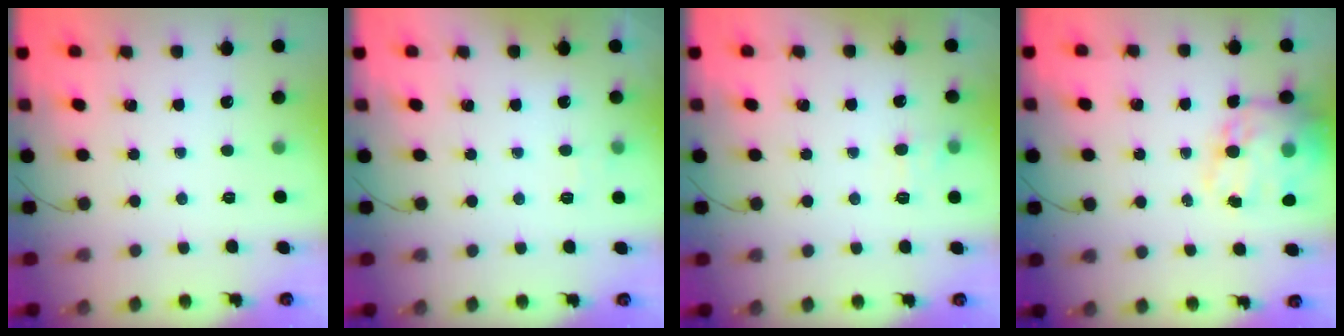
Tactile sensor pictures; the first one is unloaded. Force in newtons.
{"total": 3.1, "press": 2.7, "slide": 1.6}
{"total": 7.1, "press": 6.9, "slide": 1.6}
{"total": 18.7, "press": 18.1, "slide": 4.5}